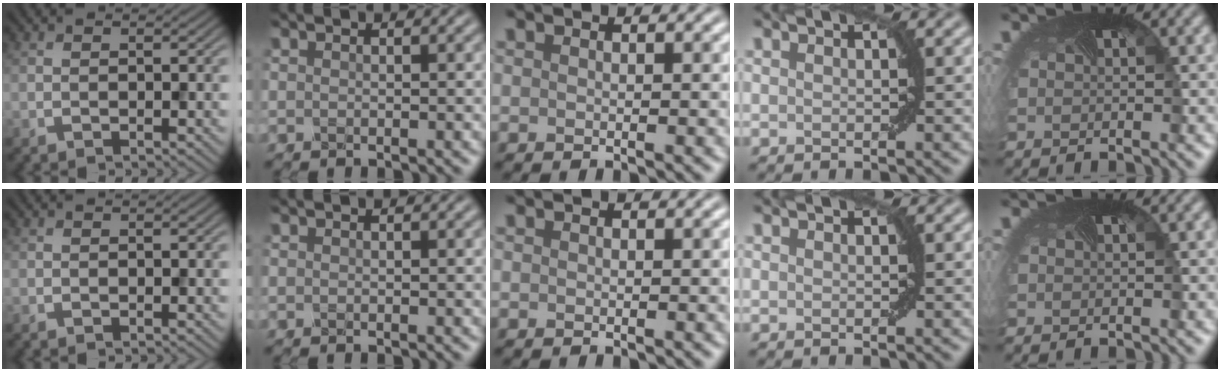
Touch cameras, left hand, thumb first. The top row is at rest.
{}